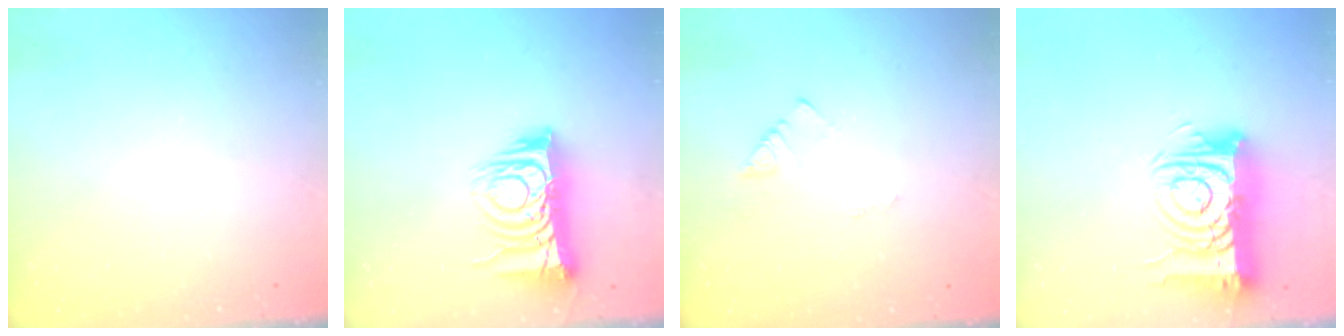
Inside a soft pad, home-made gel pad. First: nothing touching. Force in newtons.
{"total": 12.2, "press": 12.1, "slide": 1.3}
{"total": 3.7, "press": 3.7, "slide": 0.2}
{"total": 14.6, "press": 14.5, "slide": 1.7}